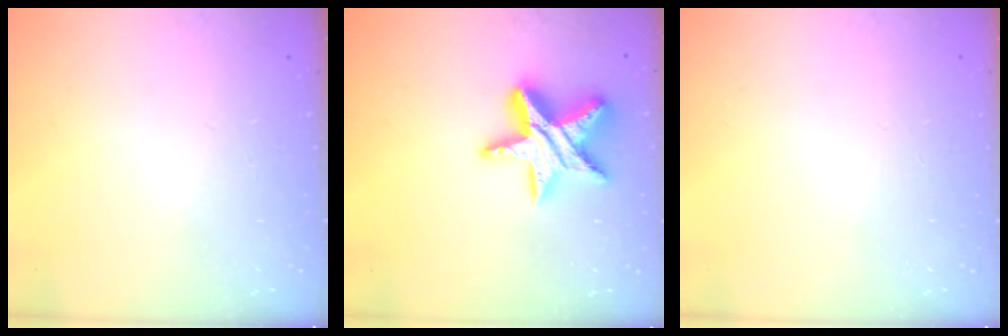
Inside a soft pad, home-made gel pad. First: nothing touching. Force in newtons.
{"total": 15.0, "press": 14.9, "slide": 1.1}
{"total": 0.0}